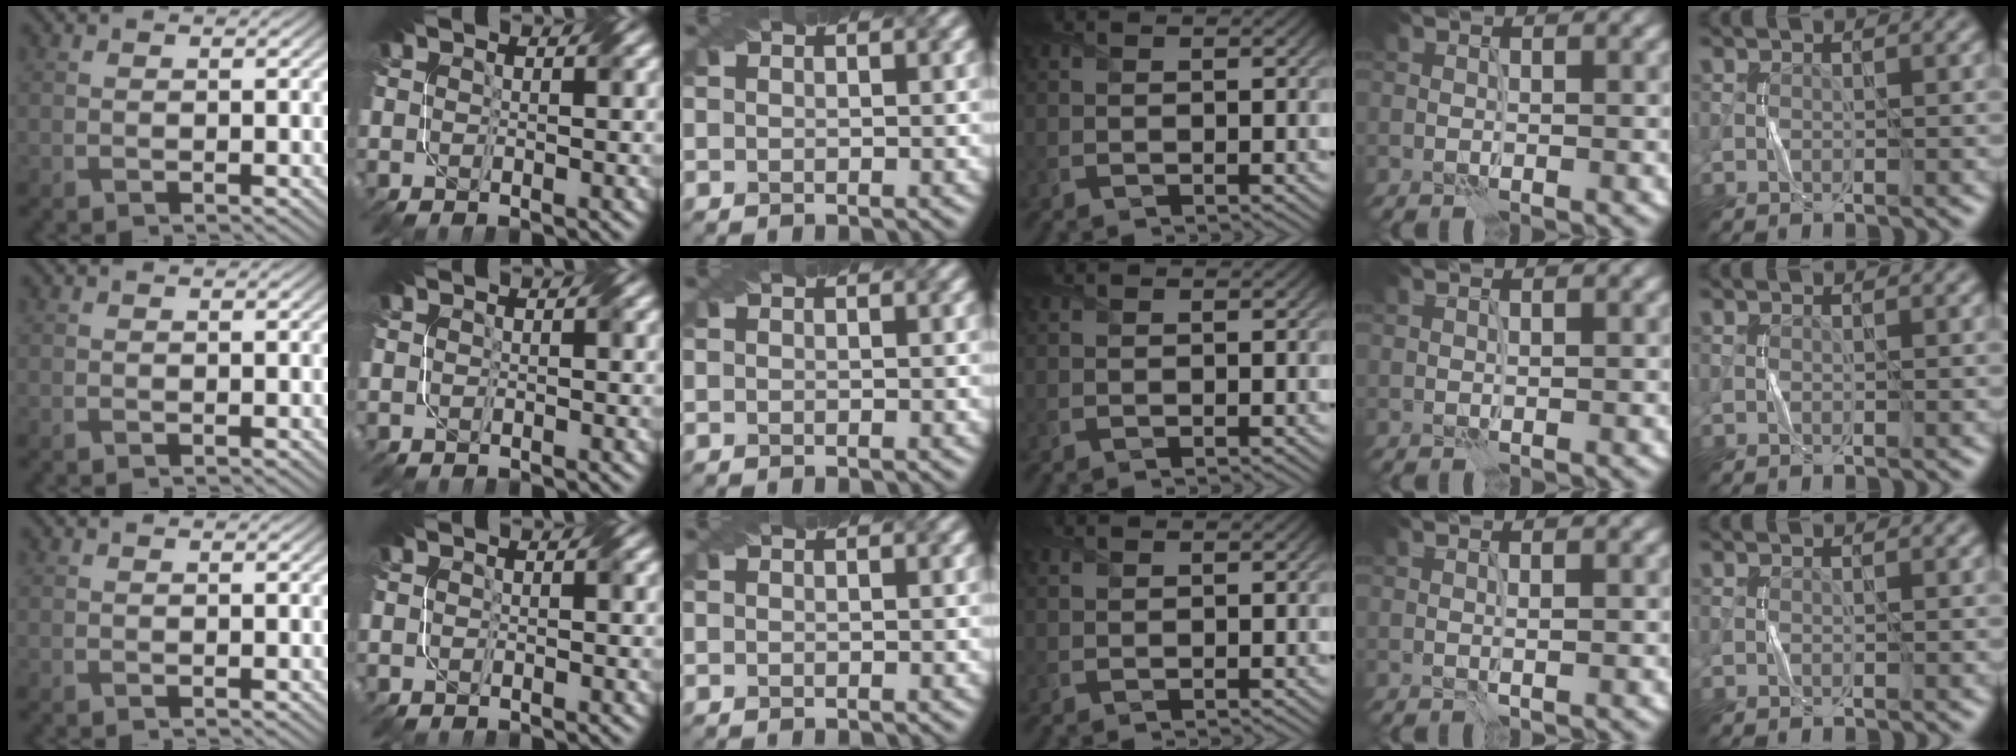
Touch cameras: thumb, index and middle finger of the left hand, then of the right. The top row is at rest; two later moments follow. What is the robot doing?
{"motion": "fold", "object": "napkin"}